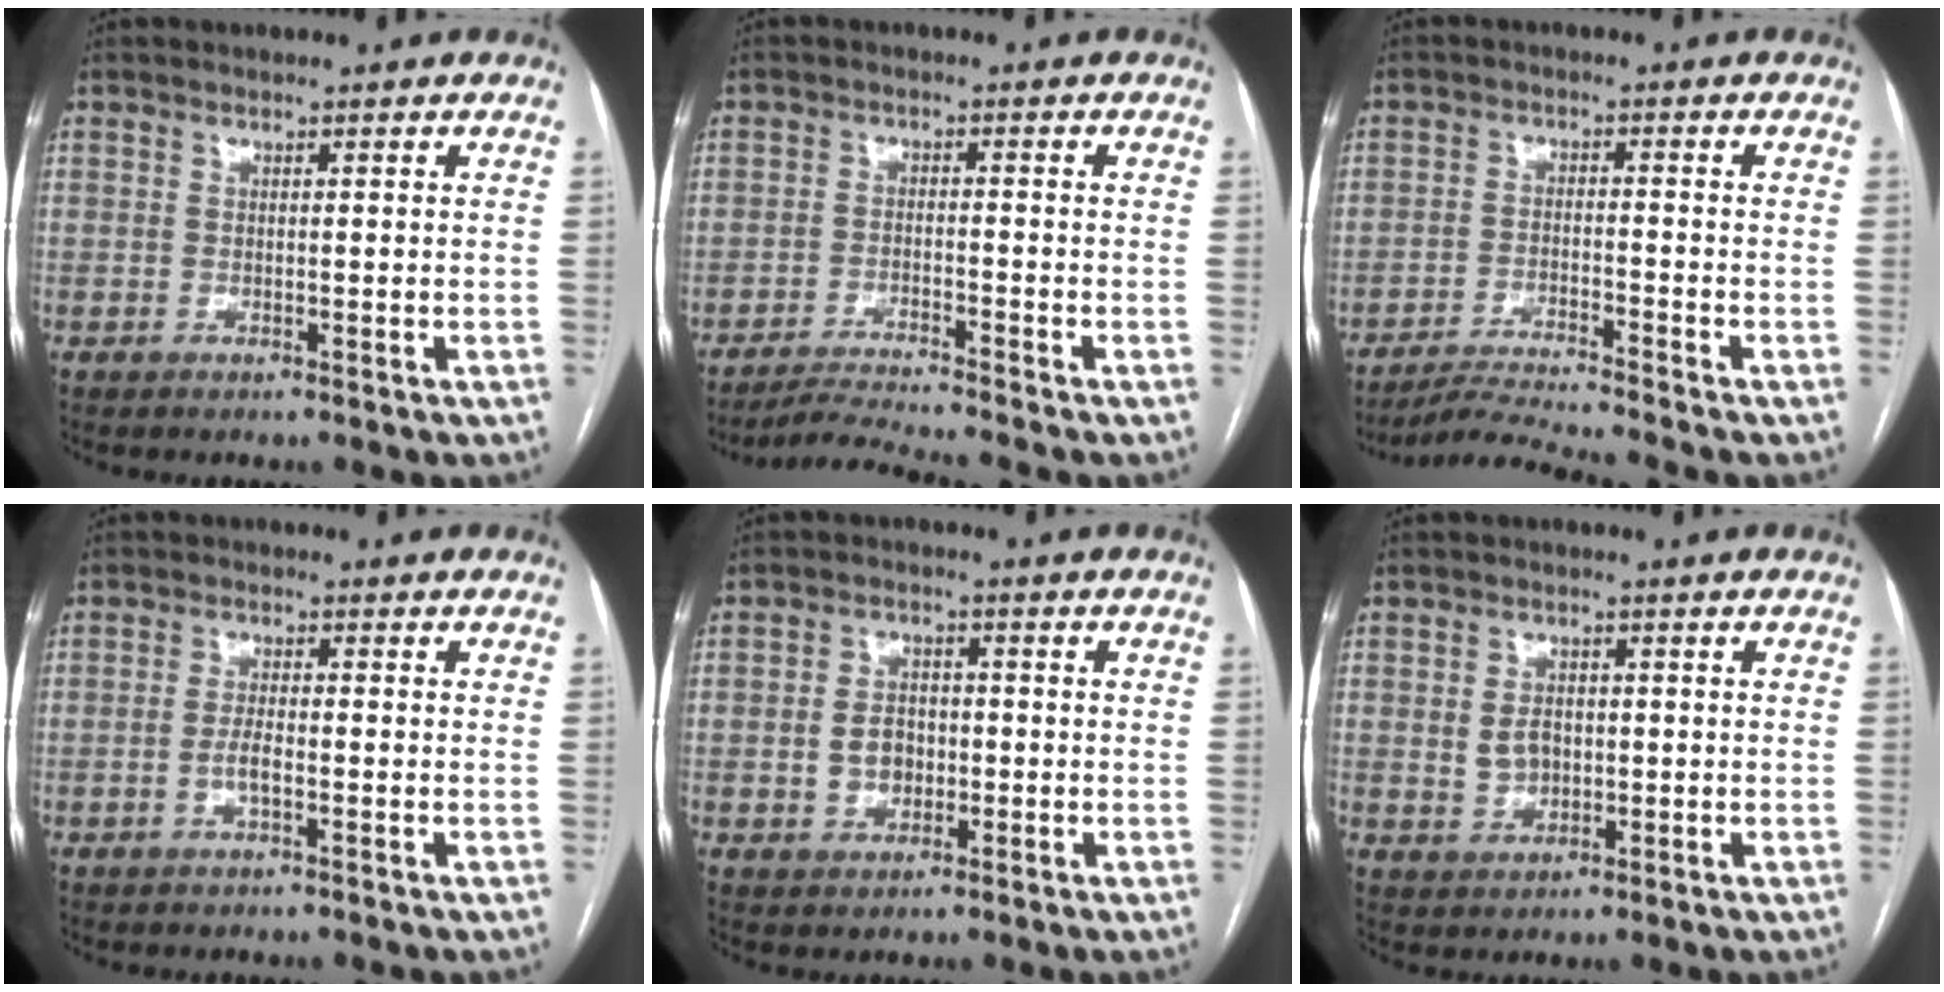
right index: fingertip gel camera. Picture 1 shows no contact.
{"total": 6.1, "force": [-5.6, -2.1, 1.3], "torque": [-0.020, -0.018, -0.102]}
{"total": 7.5, "force": [-6.9, -2.3, 1.8], "torque": [-0.021, -0.019, -0.125]}
{"total": 2.5, "force": [-0.8, 0.6, 2.3], "torque": [-0.048, 0.002, -0.017]}
{"total": 4.3, "force": [-0.8, 3.3, 2.7], "torque": [-0.050, 0.008, -0.010]}
{"total": 3.7, "force": [0.0, 2.9, 2.4], "torque": [-0.042, 0.005, 0.007]}